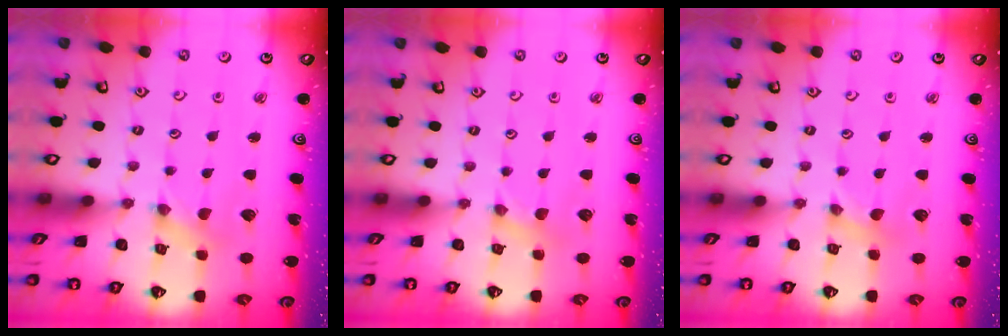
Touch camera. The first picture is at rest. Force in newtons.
{"total": 2.2, "press": 2.2, "slide": 0.4}
{"total": 1.7, "press": 1.7, "slide": 0.3}